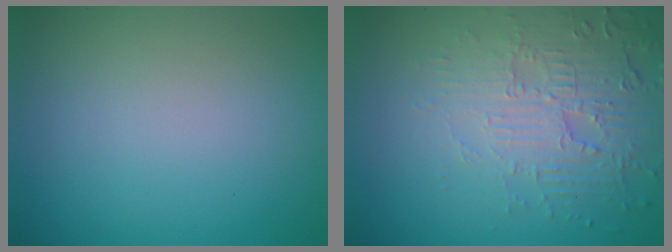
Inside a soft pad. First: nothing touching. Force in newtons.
{"total": 4.3, "press": 3.8, "slide": 2.0}